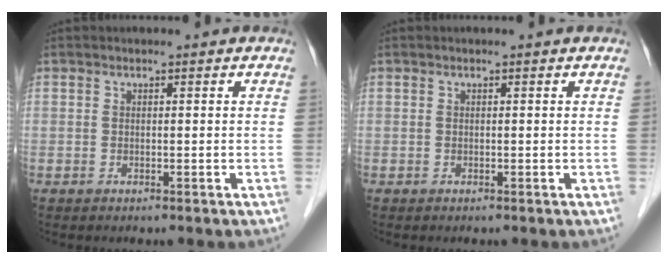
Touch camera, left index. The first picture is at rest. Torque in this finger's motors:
{"motor_torque": [-0.02, 0.00, 0.01, 0.00]}